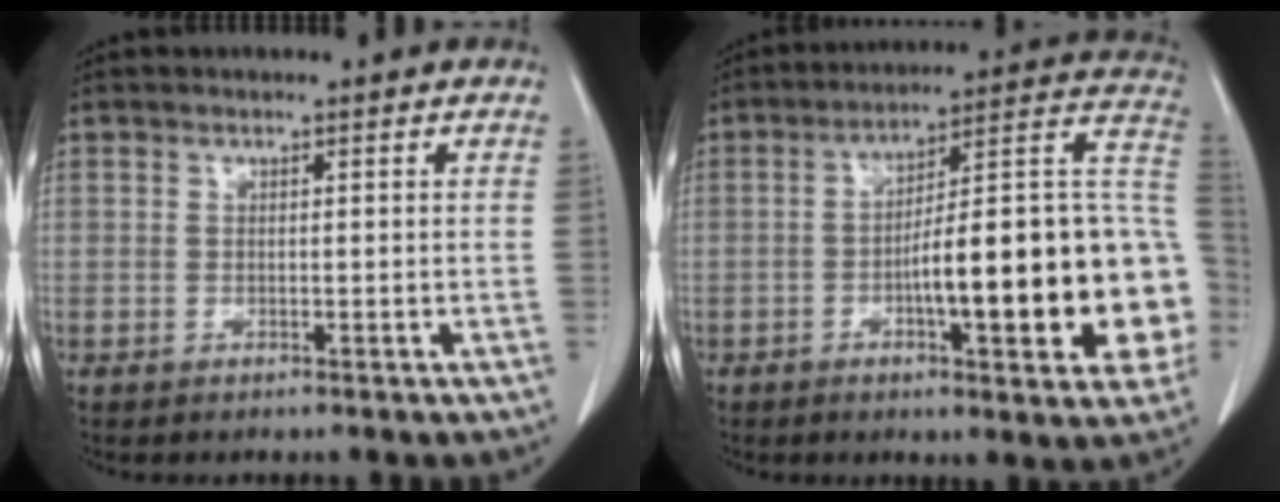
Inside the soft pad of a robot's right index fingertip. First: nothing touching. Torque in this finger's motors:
{"motor_torque": [2.14, 0.00, 0.58, 0.17]}